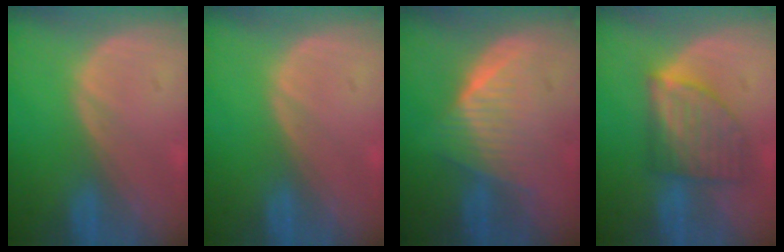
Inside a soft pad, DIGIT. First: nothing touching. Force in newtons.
{"total": 0.0}
{"total": 6.5, "press": 6.2, "slide": 1.8}
{"total": 7.1, "press": 6.6, "slide": 2.6}